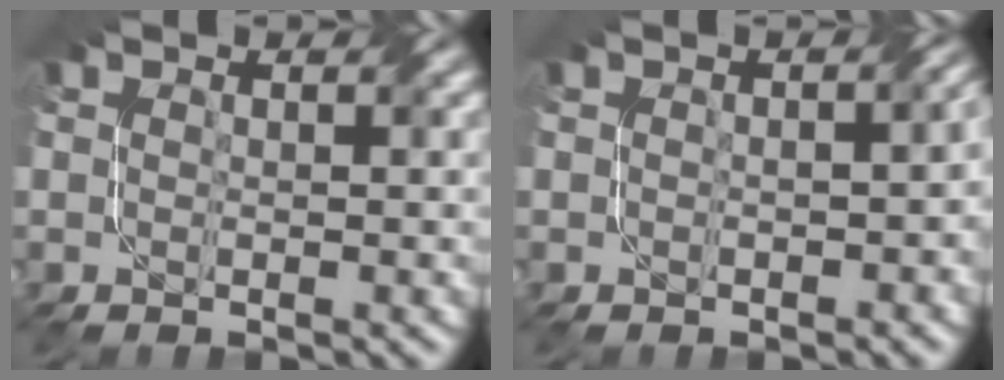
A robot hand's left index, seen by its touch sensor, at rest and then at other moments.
{"total": 3.4, "force": [-0.2, 1.7, 3.0], "torque": [-0.019, 0.001, 0.007]}